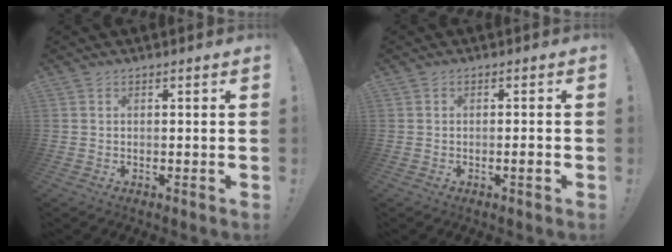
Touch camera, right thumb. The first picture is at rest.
{"total": 2.1, "force": [-0.7, -0.1, 1.9], "torque": [-0.021, -0.004, -0.015]}